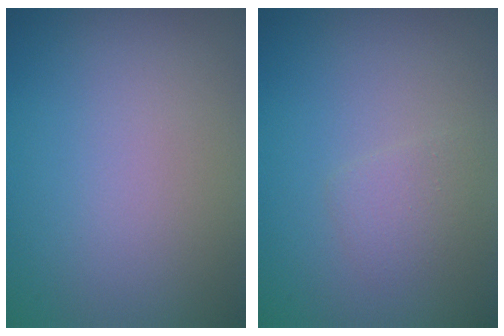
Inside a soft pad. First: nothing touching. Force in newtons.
{"total": 1.5, "press": 1.5, "slide": 0.2}